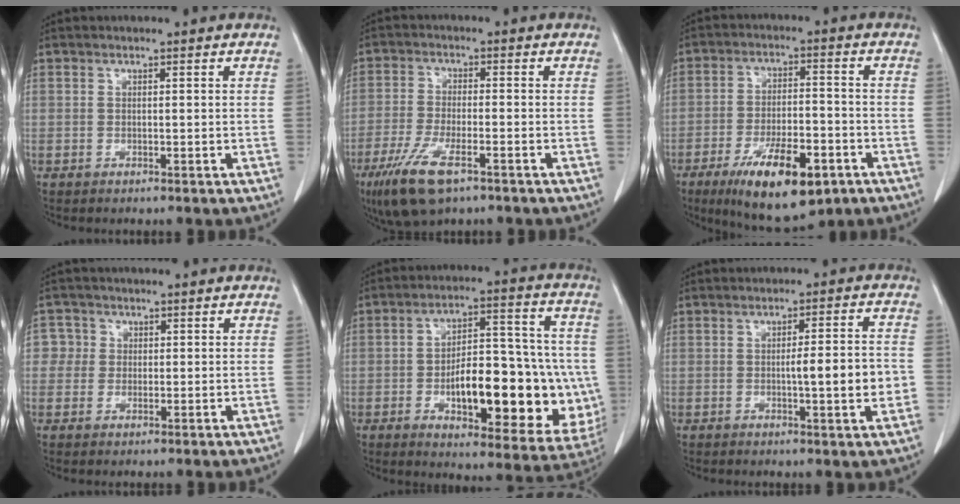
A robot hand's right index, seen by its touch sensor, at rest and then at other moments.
{"total": 9.5, "force": [-5.6, 2.5, 7.2], "torque": [-0.145, -0.021, -0.097]}
{"total": 14.2, "force": [-7.6, 4.7, 11.0], "torque": [-0.189, -0.012, -0.115]}
{"total": 3.0, "force": [0.5, 3.0, -0.1], "torque": [0.019, 0.010, 0.006]}
{"total": 21.9, "force": [-4.0, 8.2, 20.0], "torque": [-0.230, 0.028, -0.034]}
{"total": 6.5, "force": [-1.1, 0.4, 6.4], "torque": [-0.092, 0.004, -0.014]}